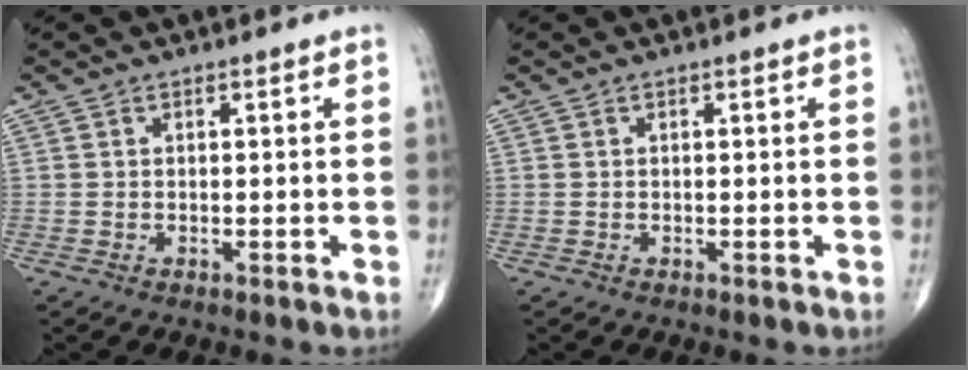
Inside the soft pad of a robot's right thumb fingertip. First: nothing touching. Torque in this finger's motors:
{"motor_torque": [0.00, 0.00, 0.00, 0.00, 0.03]}